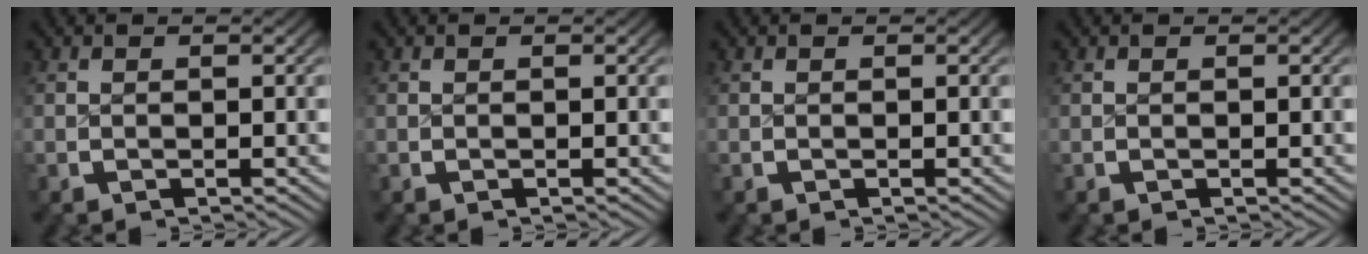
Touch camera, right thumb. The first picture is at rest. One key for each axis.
{"total": 0.0}
{"total": 0.0}
{"total": 0.0}